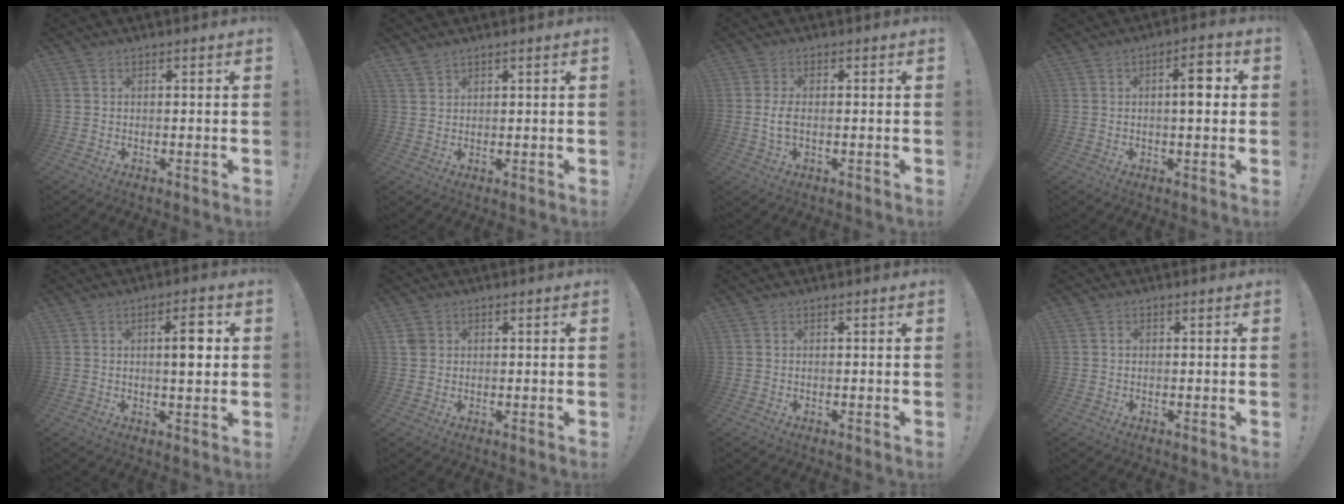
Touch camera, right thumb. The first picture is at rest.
{"total": 2.7, "force": [2.4, 1.0, 0.8], "torque": [-0.013, -0.013, 0.045]}
{"total": 3.8, "force": [-0.5, 1.7, 3.4], "torque": [-0.065, 0.000, -0.011]}
{"total": 6.6, "force": [1.1, 2.3, 6.1], "torque": [-0.076, 0.000, 0.007]}
{"total": 6.5, "force": [1.3, 2.0, 6.0], "torque": [-0.075, -0.005, 0.010]}
{"total": 2.5, "force": [1.1, 2.1, 0.9], "torque": [-0.016, 0.003, 0.022]}
{"total": 0.0}
{"total": 0.5, "force": [0.0, 0.5, 0.2], "torque": [-0.009, 0.006, 0.000]}